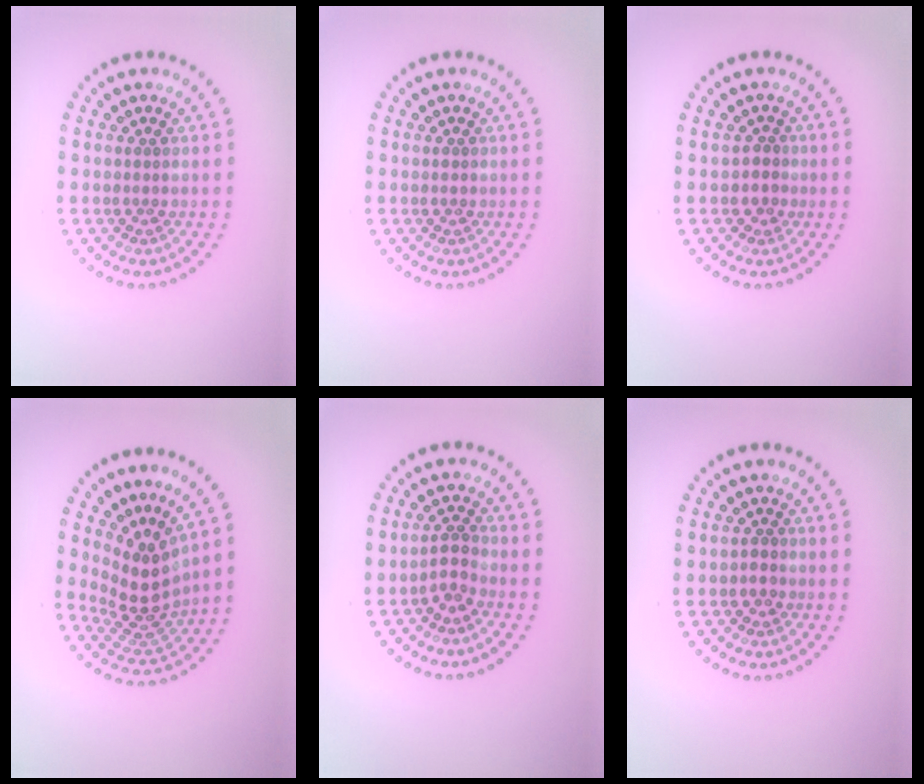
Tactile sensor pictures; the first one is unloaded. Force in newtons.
{"total": 0.7, "press": 0.7, "slide": 0.3}
{"total": 1.5, "press": 1.2, "slide": 1.0}
{"total": 4.1, "press": 2.9, "slide": 2.9}
{"total": 1.9, "press": 1.6, "slide": 1.0}
{"total": 0.6, "press": 0.5, "slide": 0.3}